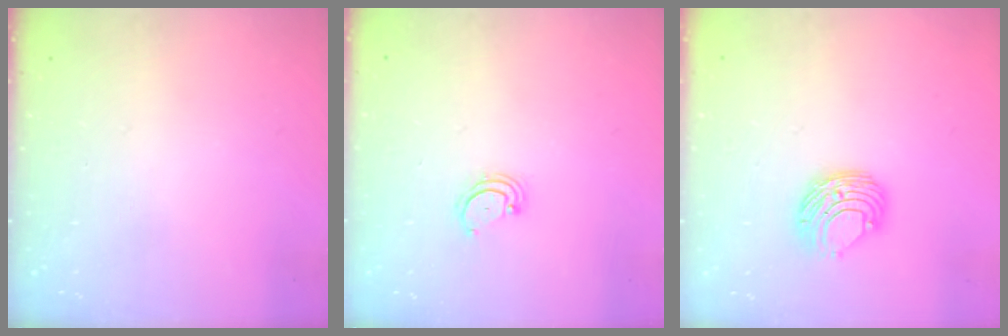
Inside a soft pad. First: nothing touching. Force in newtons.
{"total": 2.9, "press": 2.9, "slide": 0.3}
{"total": 8.7, "press": 8.6, "slide": 0.7}